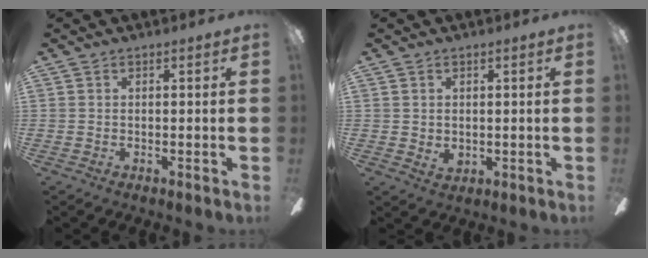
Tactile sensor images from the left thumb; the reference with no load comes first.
{"total": 2.0, "force": [0.6, 1.7, 1.0], "torque": [-0.012, -0.002, 0.010]}